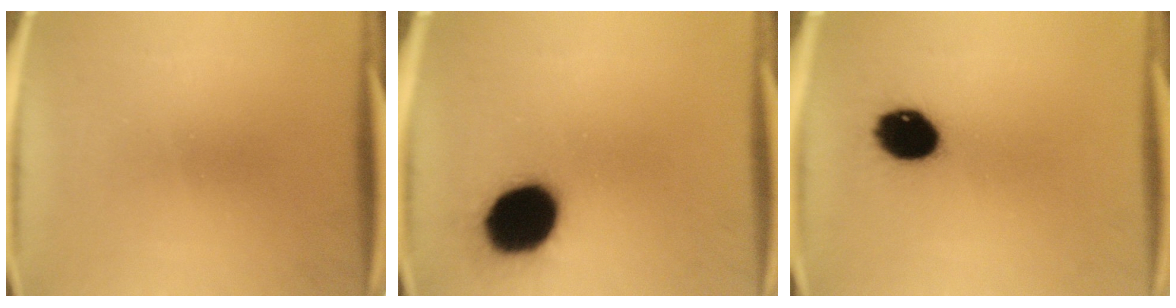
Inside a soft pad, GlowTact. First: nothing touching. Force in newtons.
{"total": 18.7}
{"total": 11.3}